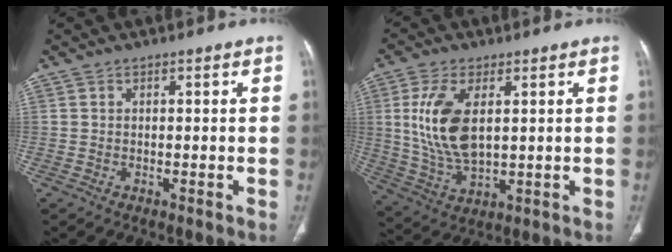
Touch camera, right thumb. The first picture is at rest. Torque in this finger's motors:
{"motor_torque": [-0.38, 0.90, 1.22, 0.54, 0.37]}